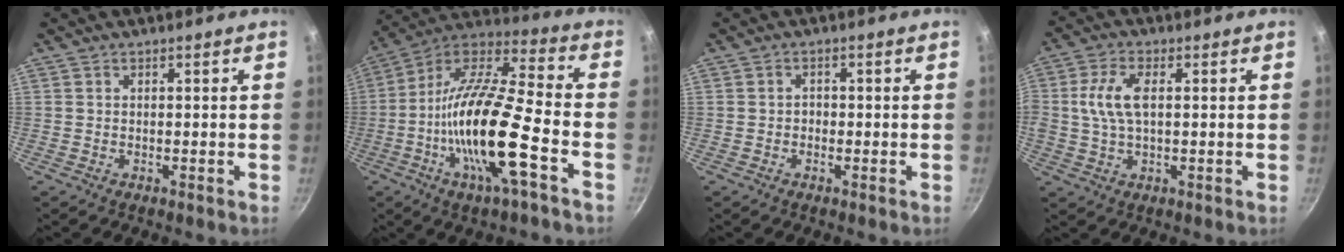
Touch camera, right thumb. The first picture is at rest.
{"total": 21.3, "force": [-6.6, 5.1, 19.6], "torque": [-0.356, 0.029, -0.137]}
{"total": 1.4, "force": [-0.3, 1.2, 0.6], "torque": [-0.006, 0.004, -0.007]}
{"total": 7.6, "force": [1.0, 4.0, 6.4], "torque": [-0.128, 0.012, 0.014]}